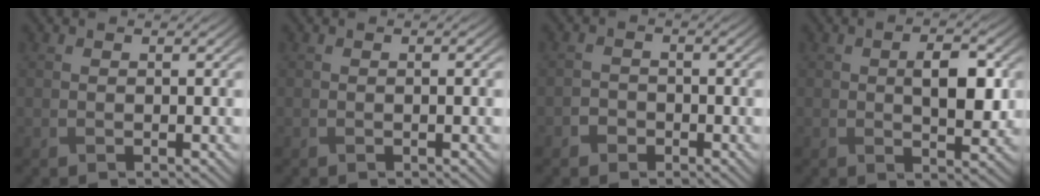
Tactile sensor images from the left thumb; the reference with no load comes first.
{"total": 0.7, "force": [0.0, 0.0, 0.7], "torque": [-0.011, 0.001, 0.000]}
{"total": 1.6, "force": [-1.0, 1.2, 0.3], "torque": [-0.003, 0.002, -0.023]}
{"total": 4.9, "force": [0.6, 2.4, 4.2], "torque": [-0.080, -0.006, 0.015]}